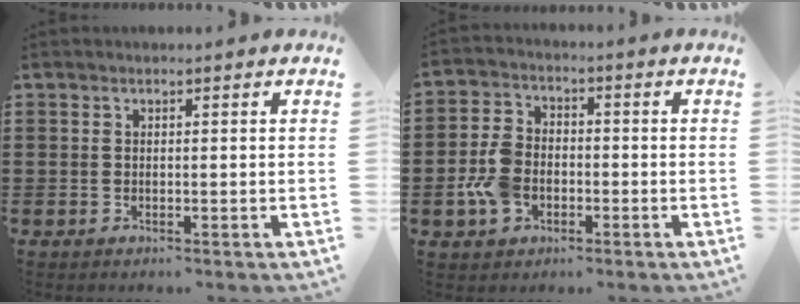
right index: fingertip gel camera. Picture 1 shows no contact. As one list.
[{"total": 6.7, "force": [-2.0, 4.7, 4.3], "torque": [-0.111, 0.006, -0.043]}]